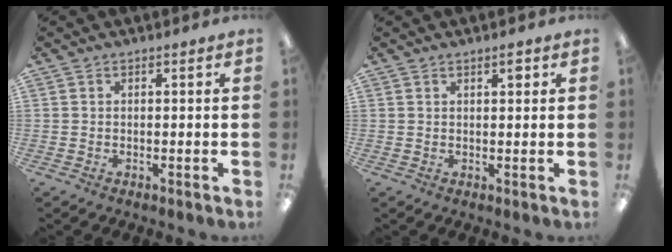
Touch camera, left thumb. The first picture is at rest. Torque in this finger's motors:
{"motor_torque": [-0.13, 0.00, -0.03, 0.15, 0.02]}